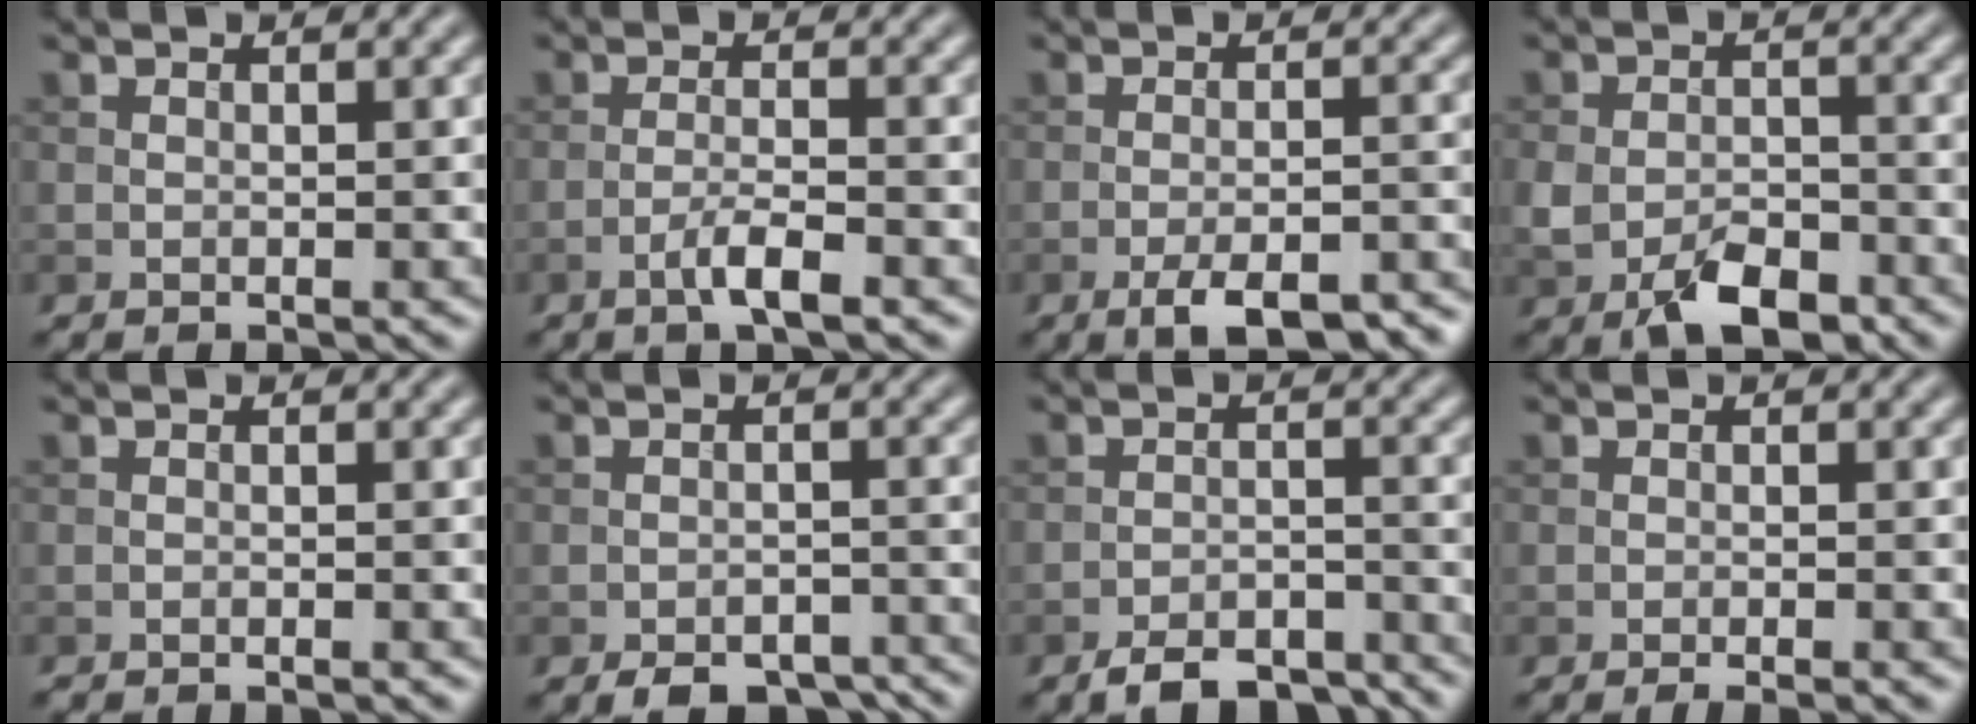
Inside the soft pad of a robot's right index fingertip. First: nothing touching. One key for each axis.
{"total": 2.8, "fx": -1.6, "fy": 0.4, "fz": 2.3, "tx": -0.043, "ty": 0.007, "tz": -0.035}
{"total": 6.2, "fx": -4.2, "fy": 1.8, "fz": 4.2, "tx": -0.069, "ty": -0.003, "tz": -0.061}
{"total": 5.9, "fx": -3.0, "fy": 3.4, "fz": 3.8, "tx": -0.070, "ty": -0.008, "tz": -0.059}
{"total": 0.7, "fx": -0.7, "fy": 0.0, "fz": 0.2, "tx": 0.000, "ty": -0.001, "tz": -0.014}
{"total": 4.5, "fx": -3.6, "fy": 1.9, "fz": 2.0, "tx": -0.023, "ty": -0.005, "tz": -0.053}
{"total": 5.6, "fx": -4.7, "fy": 2.0, "fz": 2.4, "tx": -0.031, "ty": -0.004, "tz": -0.081}
{"total": 1.9, "fx": -1.1, "fy": 0.3, "fz": 1.5, "tx": -0.017, "ty": 0.001, "tz": -0.021}